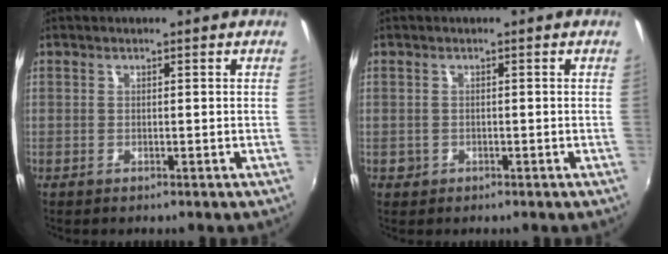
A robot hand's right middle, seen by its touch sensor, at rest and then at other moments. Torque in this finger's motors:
{"motor_torque": [0.18, -0.14, 0.01, 0.01]}